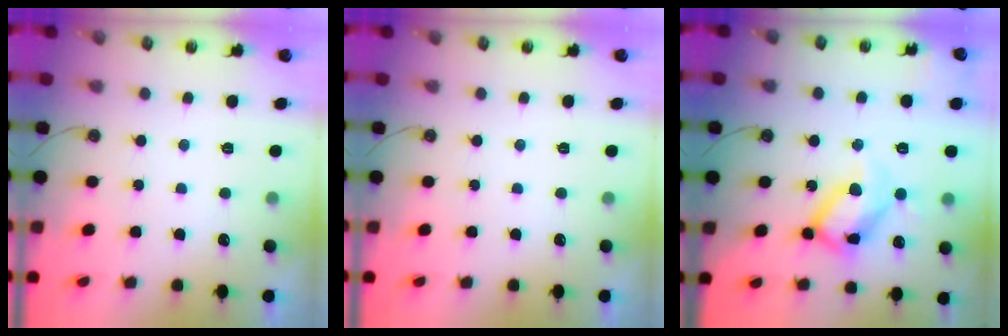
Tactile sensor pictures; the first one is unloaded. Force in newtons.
{"total": 0.0}
{"total": 17.1, "press": 17.0, "slide": 1.6}